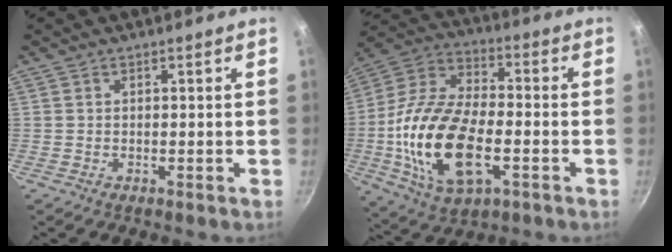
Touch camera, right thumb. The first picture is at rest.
{"total": 22.2, "force": [-4.7, 11.5, 18.3], "torque": [-0.354, 0.024, -0.093]}